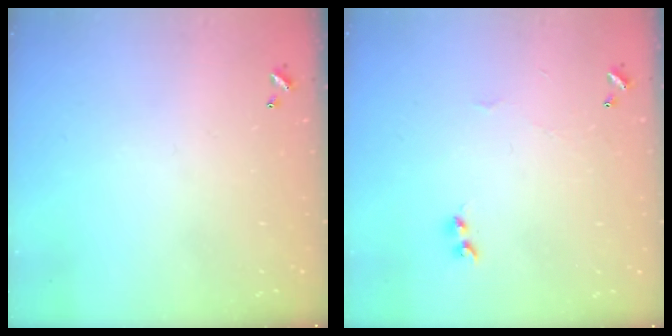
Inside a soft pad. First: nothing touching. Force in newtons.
{"total": 2.1, "press": 2.1, "slide": 0.5}